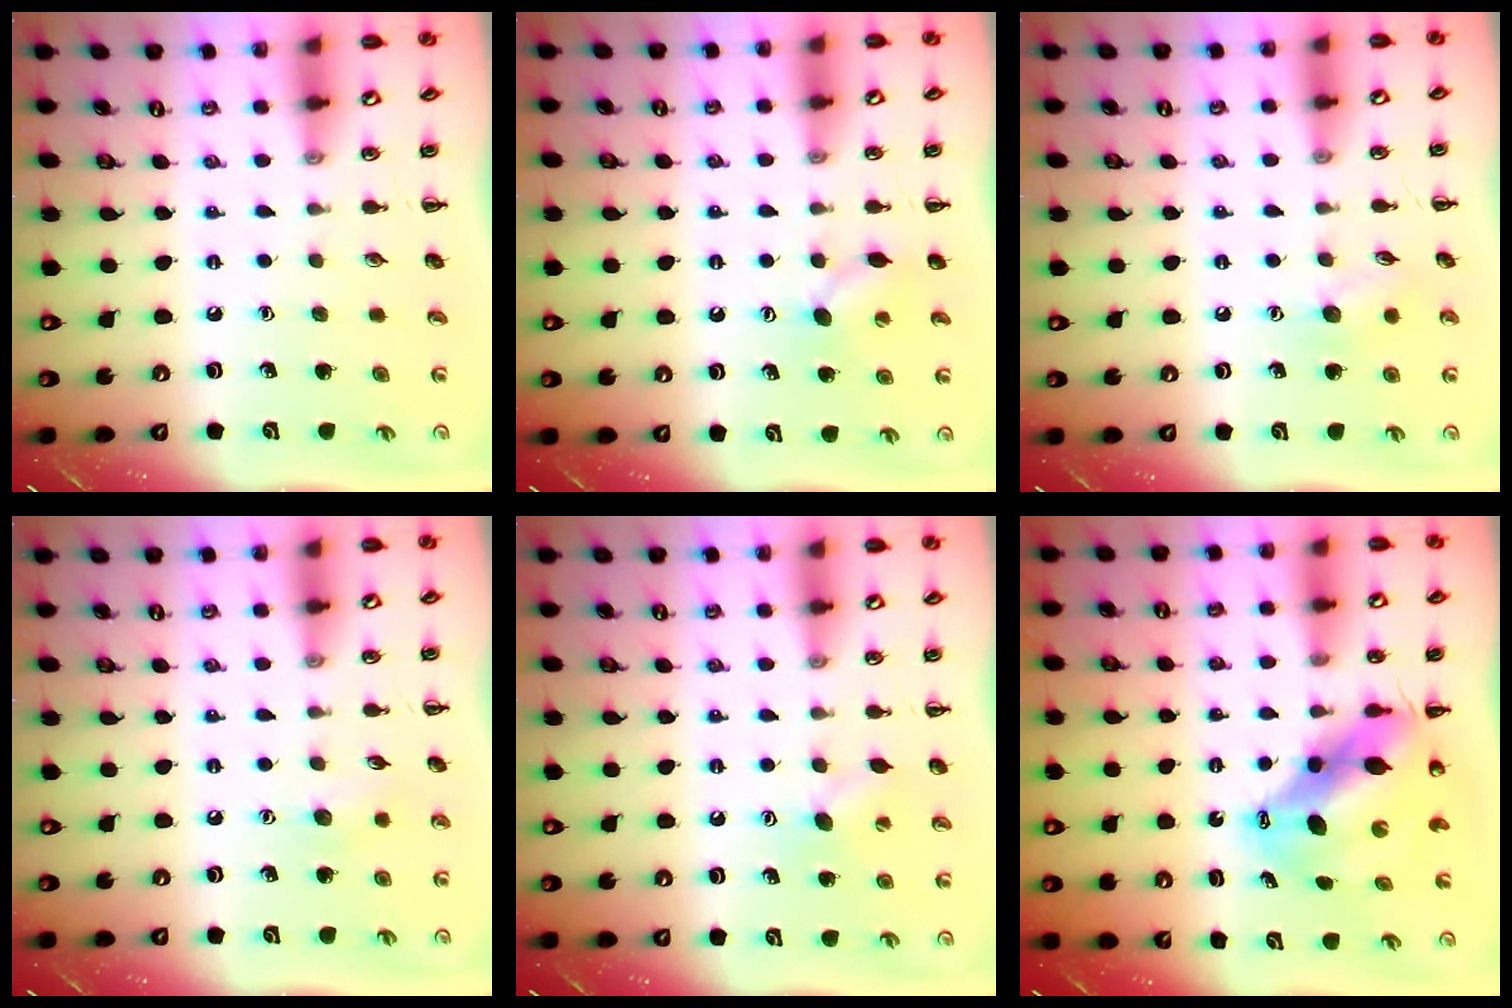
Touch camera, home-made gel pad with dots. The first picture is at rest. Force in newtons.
{"total": 6.1, "press": 6.0, "slide": 1.1}
{"total": 7.5, "press": 7.4, "slide": 1.3}
{"total": 5.7, "press": 5.5, "slide": 1.6}
{"total": 6.7, "press": 6.4, "slide": 1.9}
{"total": 9.9, "press": 9.6, "slide": 2.6}